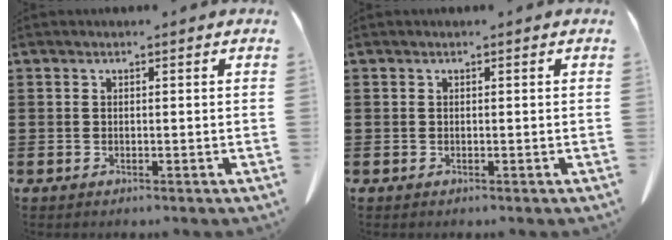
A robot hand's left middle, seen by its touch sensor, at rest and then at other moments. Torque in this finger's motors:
{"motor_torque": [-0.17, 0.15, 0.00, 0.00]}